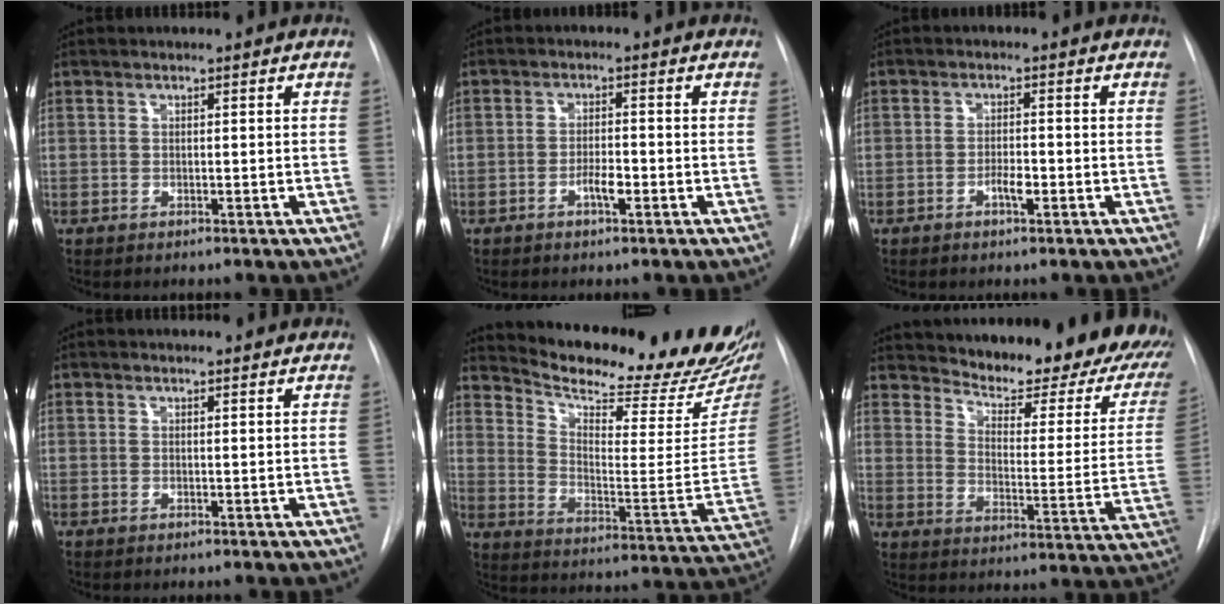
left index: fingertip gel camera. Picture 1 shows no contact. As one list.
[{"total": 2.6, "force": [-1.2, 0.6, 2.3], "torque": [-0.037, 0.002, -0.021]}, {"total": 2.2, "force": [-1.0, 0.6, 1.8], "torque": [-0.030, 0.002, -0.019]}, {"total": 3.6, "force": [3.5, 0.7, 0.5], "torque": [-0.010, 0.015, 0.034]}, {"total": 25.1, "force": [22.6, 2.3, 10.7], "torque": [-0.168, -0.100, 0.300]}, {"total": 24.7, "force": [21.1, 5.4, 11.7], "torque": [-0.173, -0.075, 0.252]}]